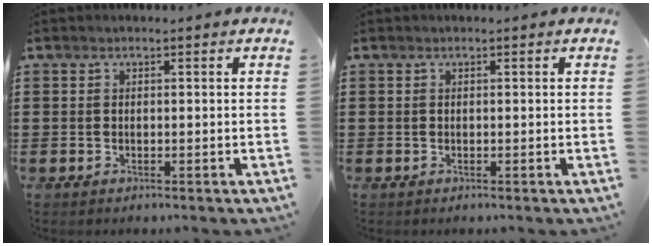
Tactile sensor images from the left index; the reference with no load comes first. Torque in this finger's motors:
{"motor_torque": [0.00, 0.00, 0.00, 0.00]}